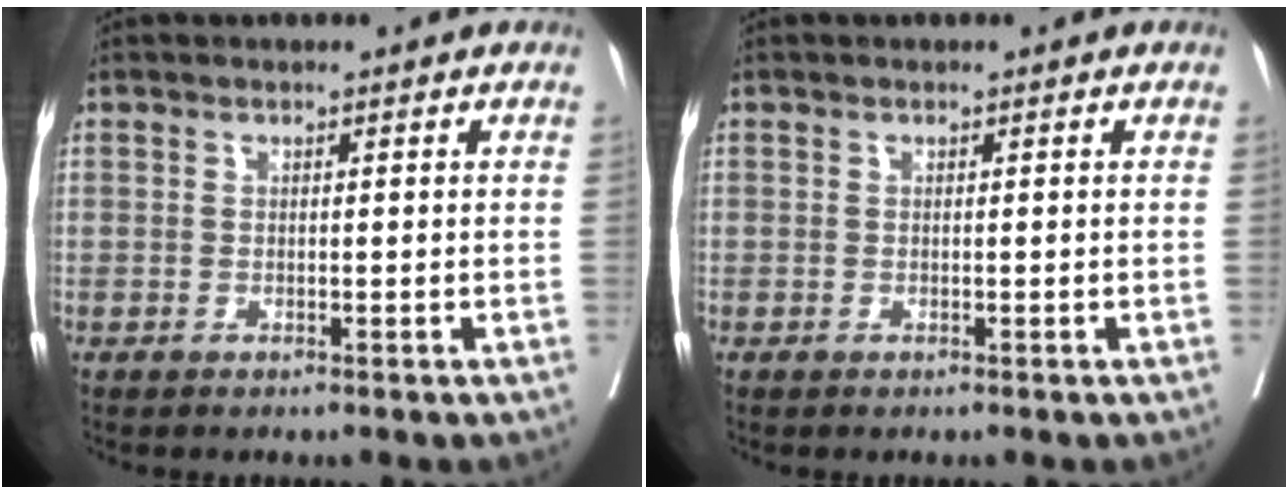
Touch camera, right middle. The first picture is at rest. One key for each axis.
{"total": 0.0}